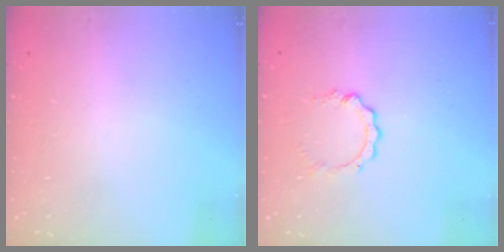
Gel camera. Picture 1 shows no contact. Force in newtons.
{"total": 3.8, "press": 3.8, "slide": 0.5}